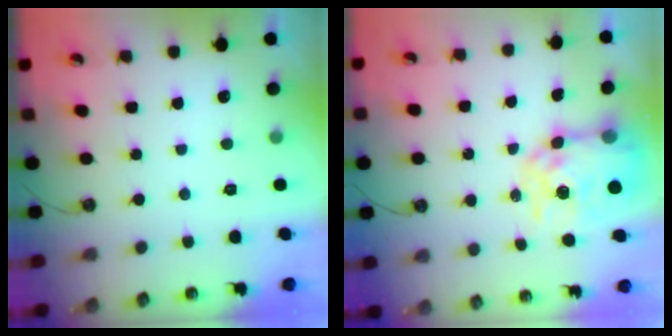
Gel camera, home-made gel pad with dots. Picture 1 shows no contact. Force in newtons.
{"total": 11.8, "press": 11.7, "slide": 1.0}